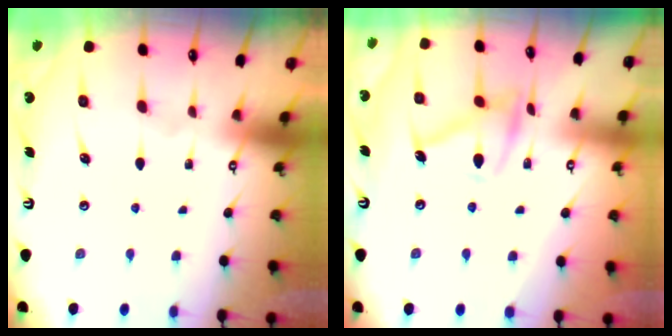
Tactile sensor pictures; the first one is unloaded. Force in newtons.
{"total": 13.2, "press": 13.2, "slide": 0.9}